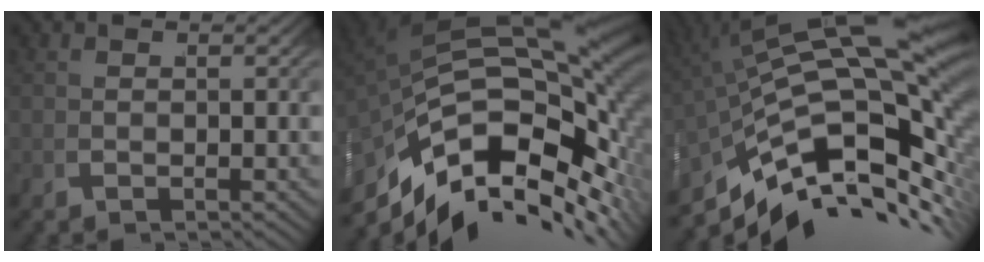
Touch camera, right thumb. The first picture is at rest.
{"total": 21.1, "force": [-0.4, 13.0, 16.6], "torque": [-0.279, -0.026, 0.002]}
{"total": 17.2, "force": [-1.9, 8.5, 14.9], "torque": [-0.249, -0.028, -0.002]}